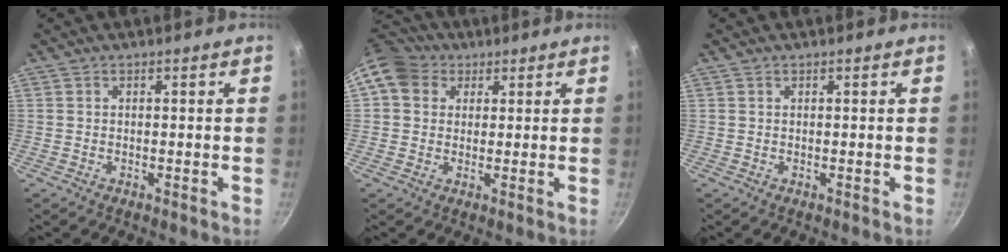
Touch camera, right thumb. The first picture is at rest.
{"total": 8.3, "force": [3.1, 6.9, 3.5], "torque": [-0.036, 0.006, 0.040]}
{"total": 0.0}